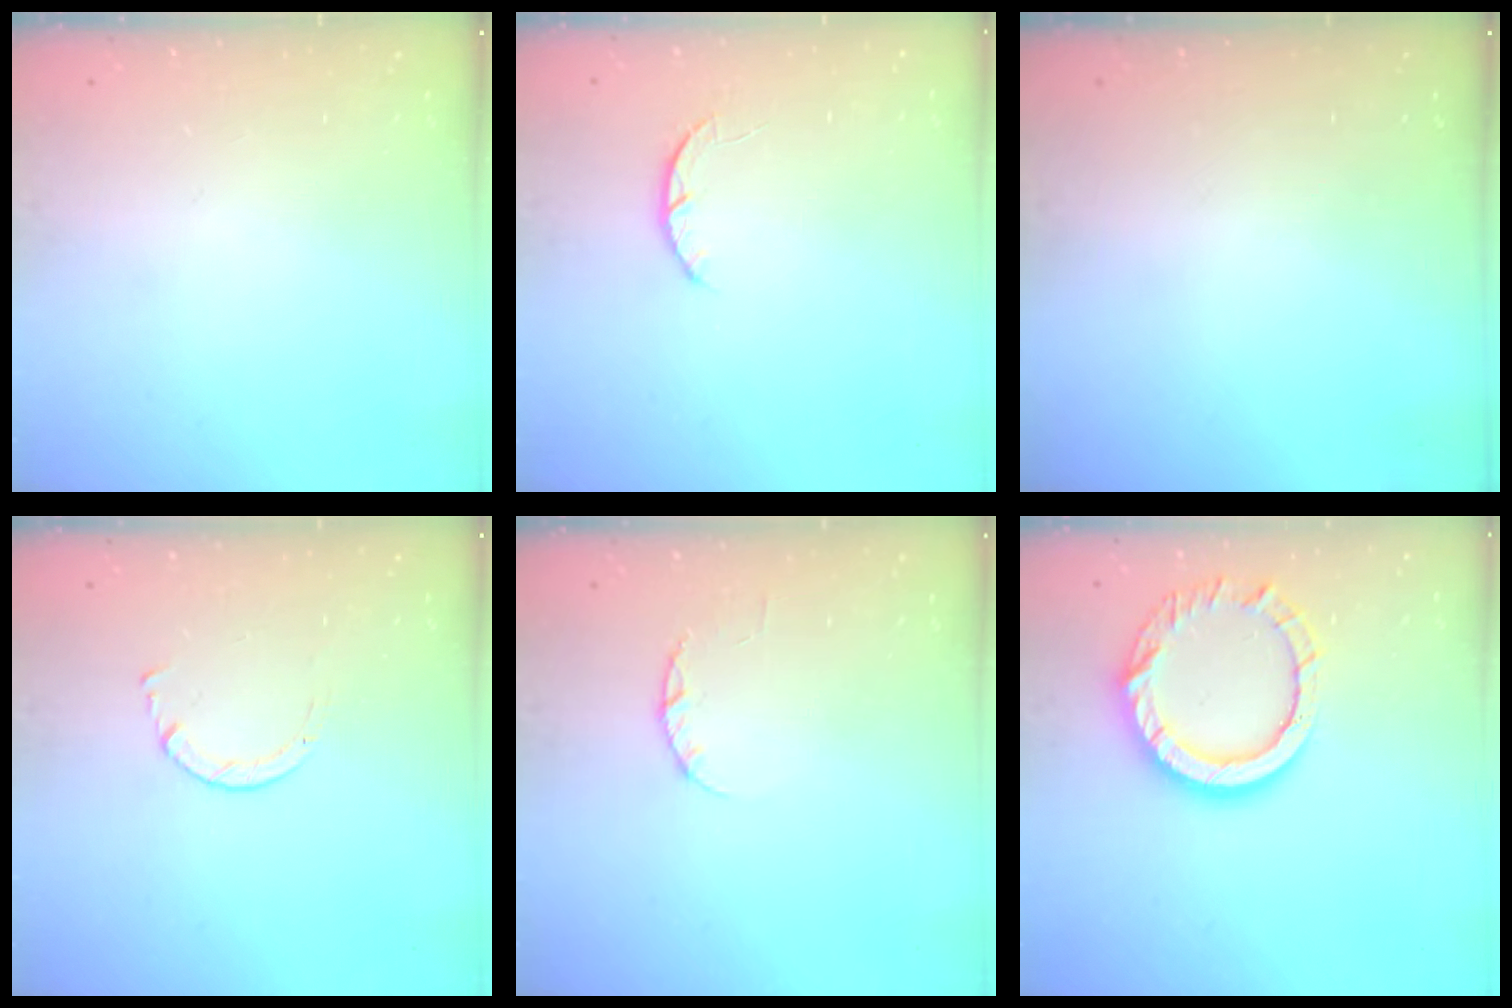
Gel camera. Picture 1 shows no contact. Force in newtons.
{"total": 2.6, "press": 2.5, "slide": 0.4}
{"total": 0.0}
{"total": 1.7, "press": 1.7, "slide": 0.2}
{"total": 2.4, "press": 2.3, "slide": 0.4}
{"total": 13.3, "press": 13.3, "slide": 1.3}